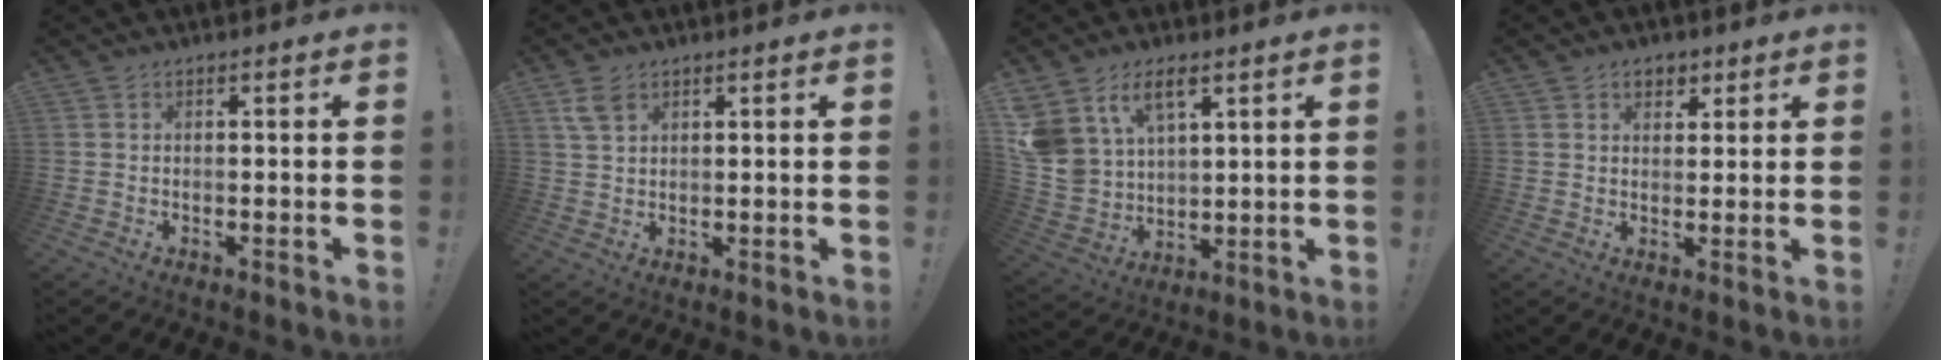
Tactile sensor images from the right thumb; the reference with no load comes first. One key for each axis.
{"total": 5.3, "fx": 3.1, "fy": 3.2, "fz": 3.0, "tx": -0.049, "ty": -0.007, "tz": 0.061}
{"total": 11.8, "fx": 7.0, "fy": 7.5, "fz": 5.9, "tx": -0.129, "ty": -0.043, "tz": 0.138}
{"total": 4.0, "fx": 2.1, "fy": 3.0, "fz": 1.6, "tx": -0.008, "ty": -0.006, "tz": 0.035}